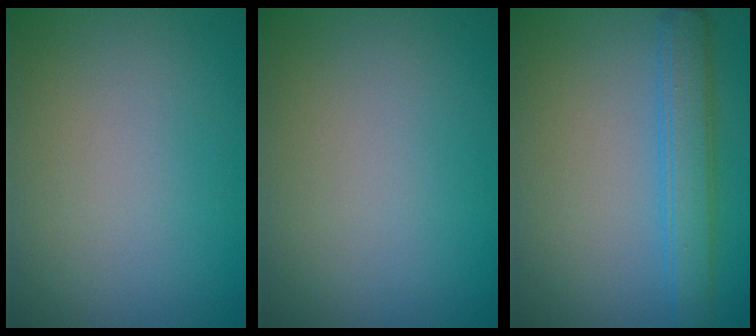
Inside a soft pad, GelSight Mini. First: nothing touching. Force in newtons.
{"total": 0.0}
{"total": 3.6, "press": 3.6, "slide": 0.3}